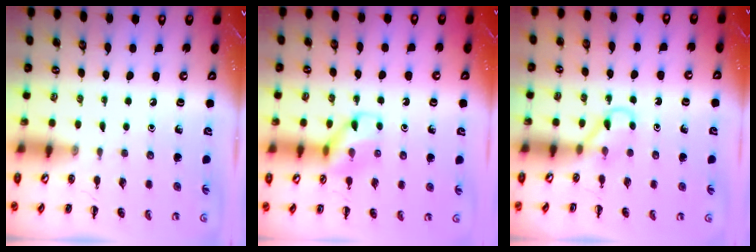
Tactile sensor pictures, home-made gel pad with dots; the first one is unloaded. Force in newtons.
{"total": 10.5, "press": 10.5, "slide": 1.0}
{"total": 3.2, "press": 3.1, "slide": 1.0}